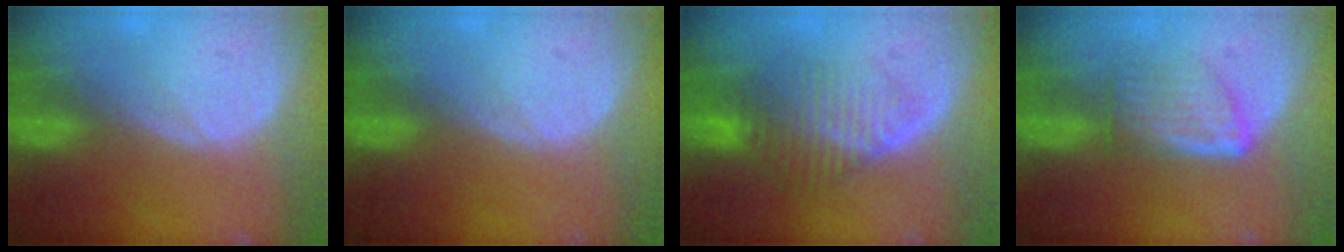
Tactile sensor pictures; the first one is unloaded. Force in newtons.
{"total": 0.0}
{"total": 8.2, "press": 7.2, "slide": 3.8}
{"total": 5.8, "press": 5.3, "slide": 2.4}